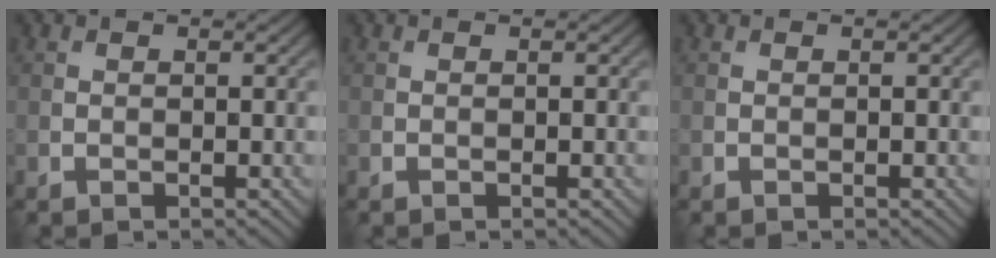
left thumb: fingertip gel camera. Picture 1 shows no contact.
{"total": 0.0}
{"total": 0.0}